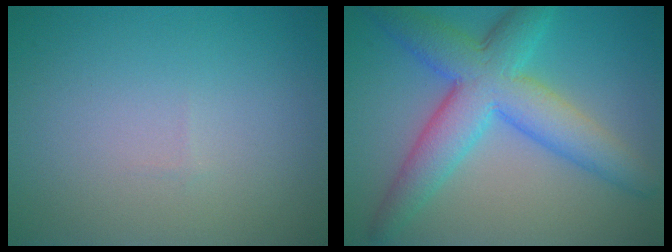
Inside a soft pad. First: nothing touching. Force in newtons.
{"total": 7.9, "press": 7.9, "slide": 0.3}